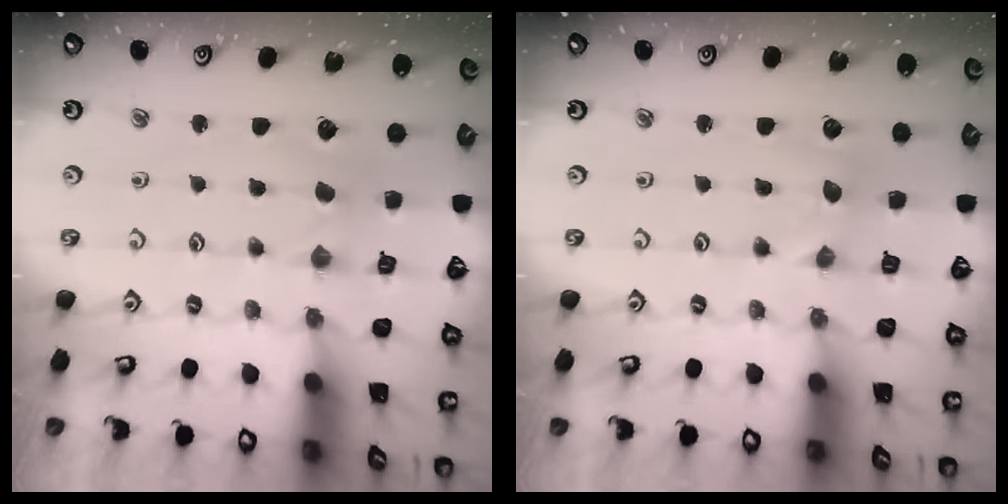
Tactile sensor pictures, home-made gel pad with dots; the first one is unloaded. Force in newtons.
{"total": 1.1, "press": 1.1, "slide": 0.1}